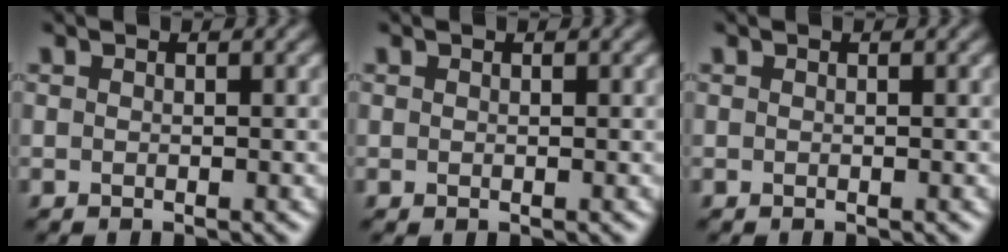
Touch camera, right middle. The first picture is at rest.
{"total": 0.0}
{"total": 0.0}